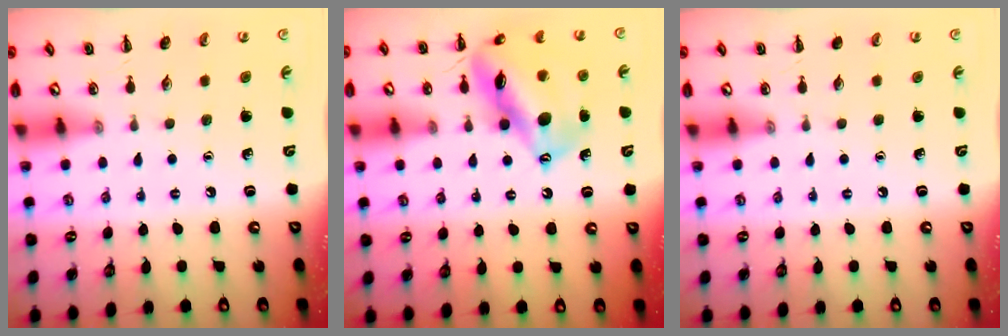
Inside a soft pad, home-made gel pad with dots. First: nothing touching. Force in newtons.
{"total": 16.7, "press": 16.6, "slide": 2.0}
{"total": 0.0}